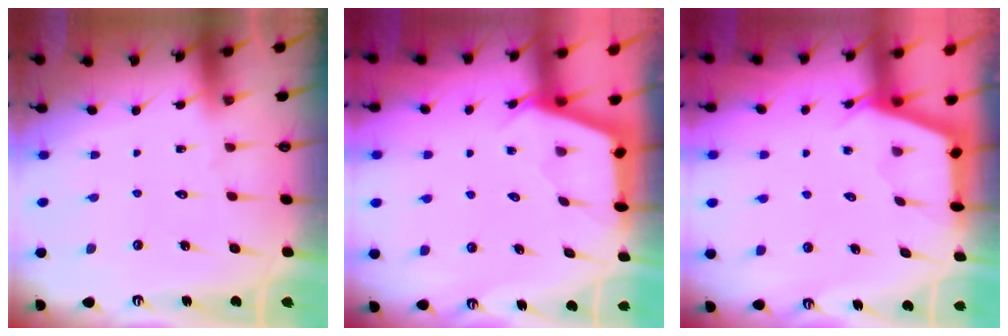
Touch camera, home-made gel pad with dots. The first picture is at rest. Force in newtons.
{"total": 2.6, "press": 2.6, "slide": 0.3}
{"total": 2.8, "press": 2.8, "slide": 0.3}